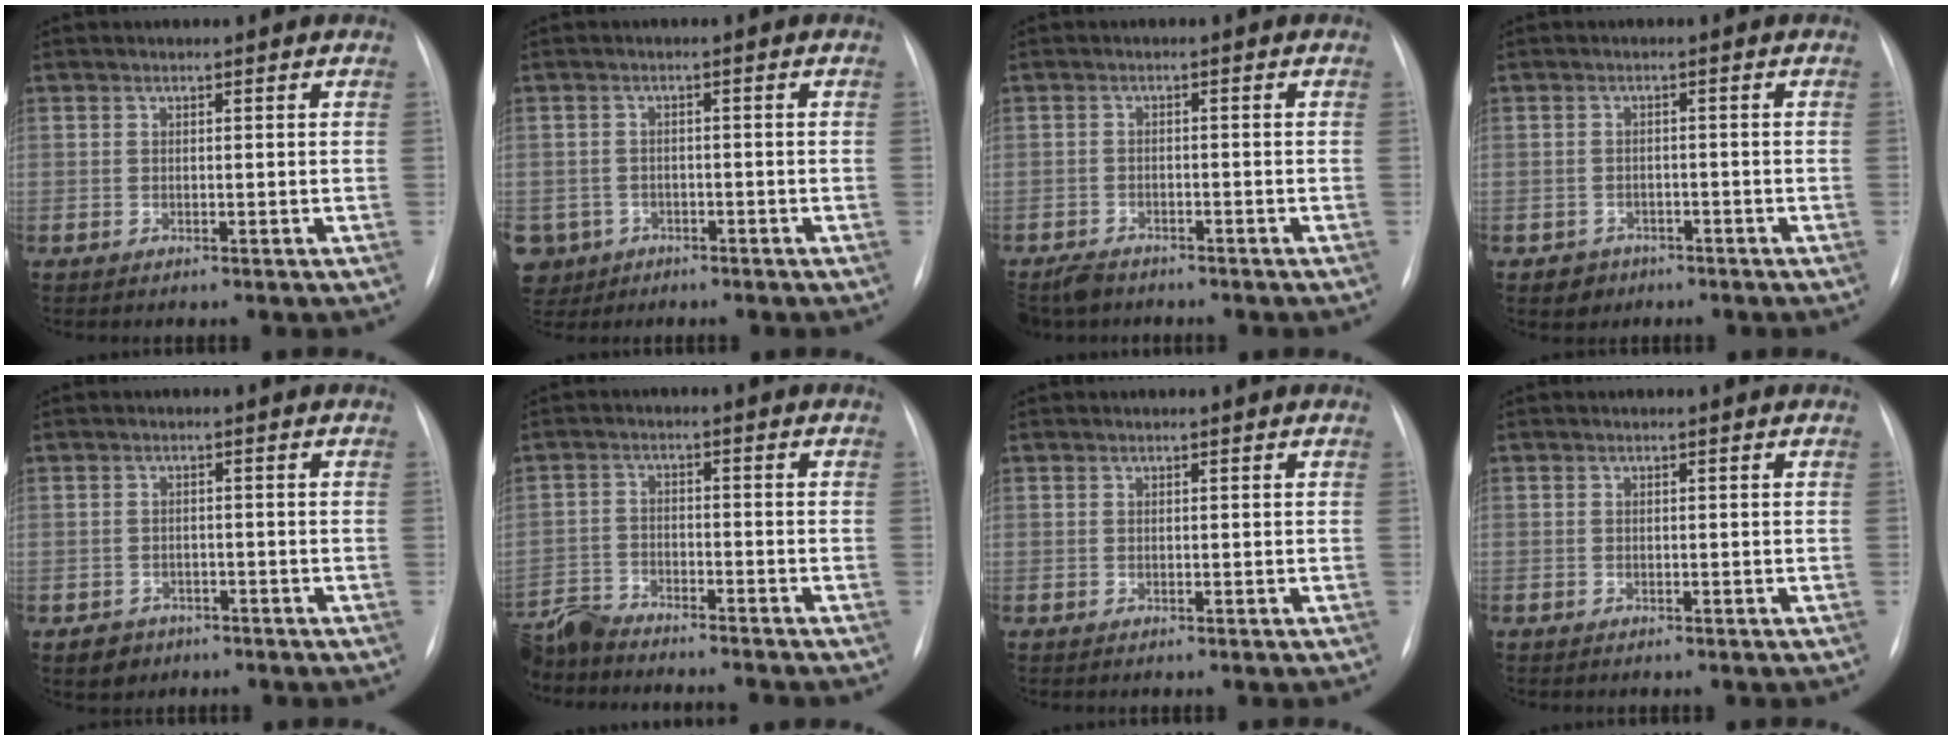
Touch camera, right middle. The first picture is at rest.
{"total": 6.9, "force": [-3.2, 5.9, 1.5], "torque": [-0.046, 0.004, -0.046]}
{"total": 4.7, "force": [-4.1, 2.1, 1.1], "torque": [-0.020, -0.010, -0.070]}
{"total": 2.6, "force": [-1.6, 2.1, 0.1], "torque": [-0.002, 0.009, -0.022]}
{"total": 3.1, "force": [-2.0, 2.4, 0.5], "torque": [-0.008, 0.008, -0.026]}
{"total": 10.7, "force": [-10.2, 1.3, 2.9], "torque": [-0.056, -0.001, -0.174]}
{"total": 0.0}
{"total": 0.0}